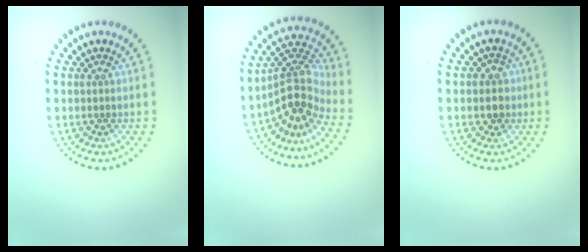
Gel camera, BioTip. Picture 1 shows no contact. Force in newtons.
{"total": 4.2, "press": 3.1, "slide": 2.8}
{"total": 1.9, "press": 1.8, "slide": 0.8}